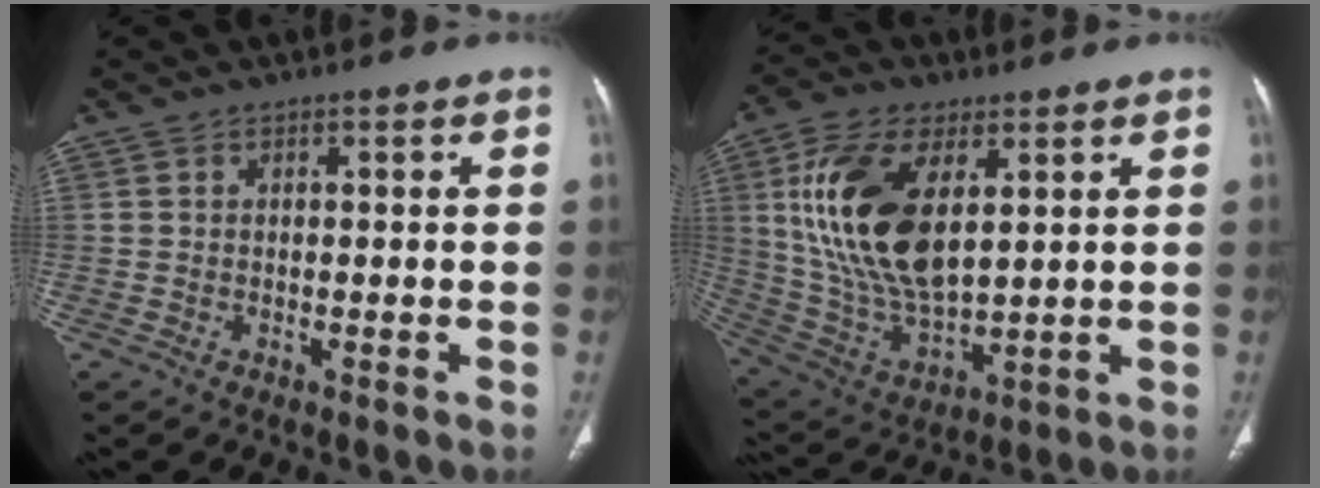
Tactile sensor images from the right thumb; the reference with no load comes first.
{"total": 19.6, "force": [5.4, 9.9, 16.0], "torque": [-0.307, -0.022, 0.107]}